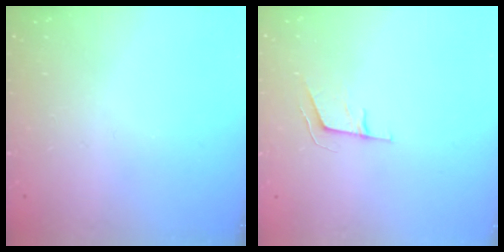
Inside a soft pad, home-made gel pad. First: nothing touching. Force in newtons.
{"total": 6.1, "press": 5.5, "slide": 2.7}